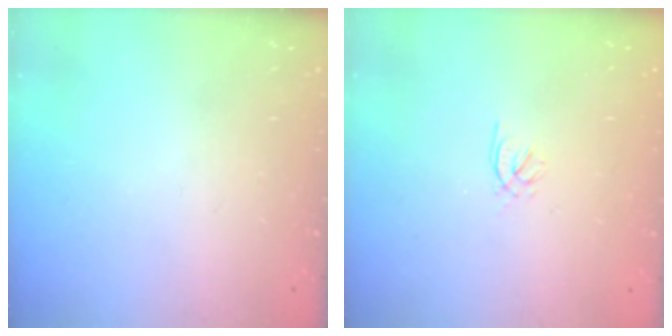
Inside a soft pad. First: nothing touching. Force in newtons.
{"total": 0.5, "press": 0.3, "slide": 0.4}